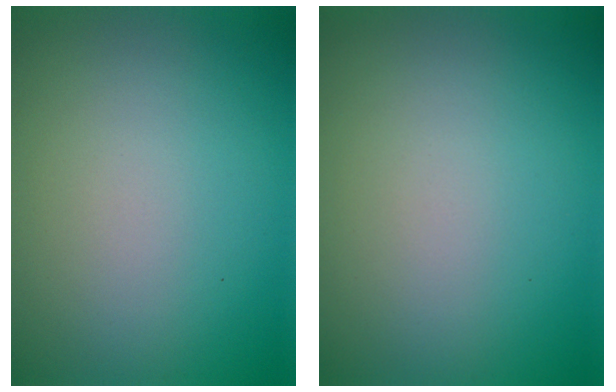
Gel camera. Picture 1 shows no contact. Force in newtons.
{"total": 0.0}